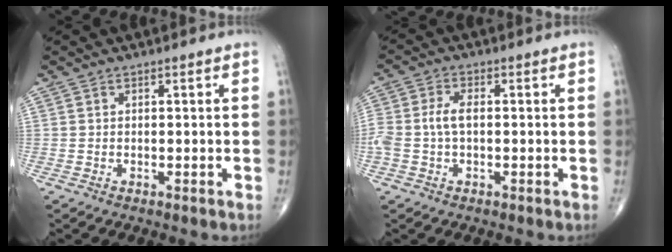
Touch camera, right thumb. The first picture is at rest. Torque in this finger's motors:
{"motor_torque": [0.16, 0.12, 0.48, 0.28, 0.05]}